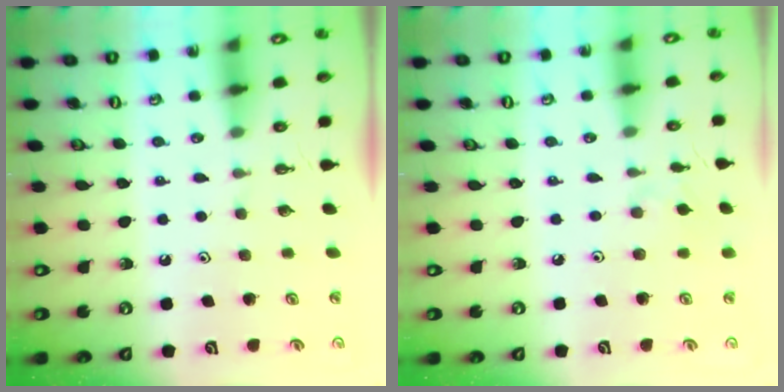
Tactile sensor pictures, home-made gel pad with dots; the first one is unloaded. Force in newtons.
{"total": 1.9, "press": 1.9, "slide": 0.4}